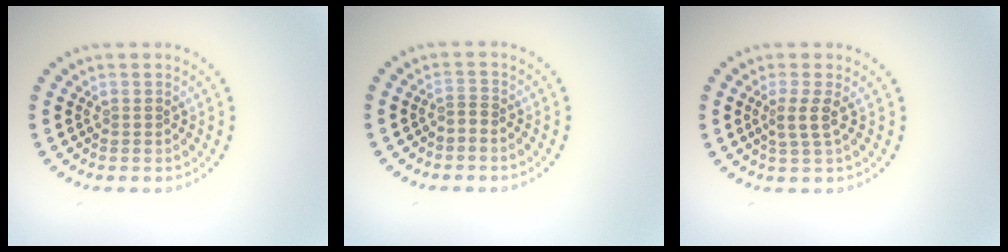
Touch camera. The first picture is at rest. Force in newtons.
{"total": 0.5, "press": 0.2, "slide": 0.5}
{"total": 1.7, "press": 1.3, "slide": 1.1}